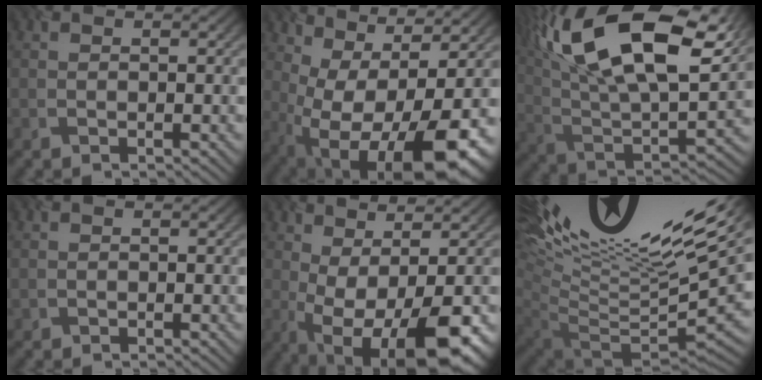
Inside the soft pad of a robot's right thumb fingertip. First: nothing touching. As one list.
[{"total": 15.5, "force": [-3.3, 6.5, 13.7], "torque": [-0.215, -0.024, -0.017]}, {"total": 19.2, "force": [9.7, 8.8, 14.0], "torque": [-0.309, 0.039, 0.171]}, {"total": 0.5, "force": [0.0, 0.4, -0.3], "torque": [-0.001, 0.004, 0.006]}, {"total": 13.0, "force": [-3.6, 5.0, 11.5], "torque": [-0.181, -0.003, -0.023]}, {"total": 18.0, "force": [11.4, 5.7, 12.7], "torque": [-0.191, 0.054, 0.196]}]